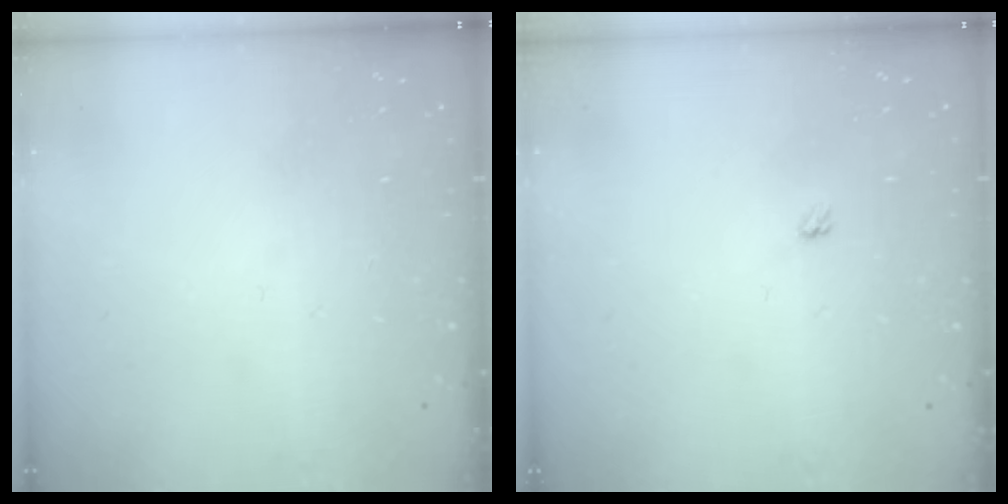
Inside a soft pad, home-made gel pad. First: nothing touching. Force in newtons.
{"total": 2.4, "press": 2.4, "slide": 0.4}